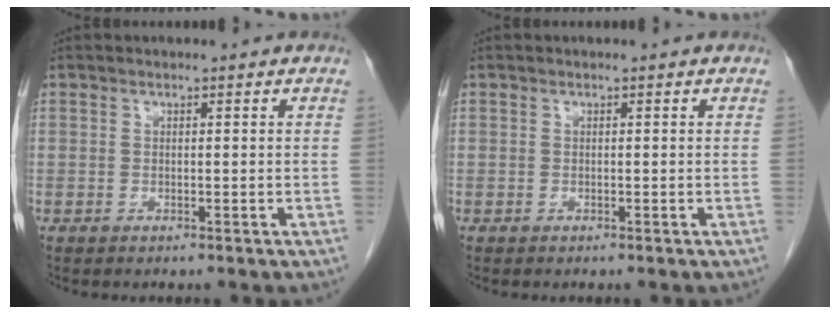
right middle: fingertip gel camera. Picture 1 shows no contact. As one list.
[{"total": 0.0}]